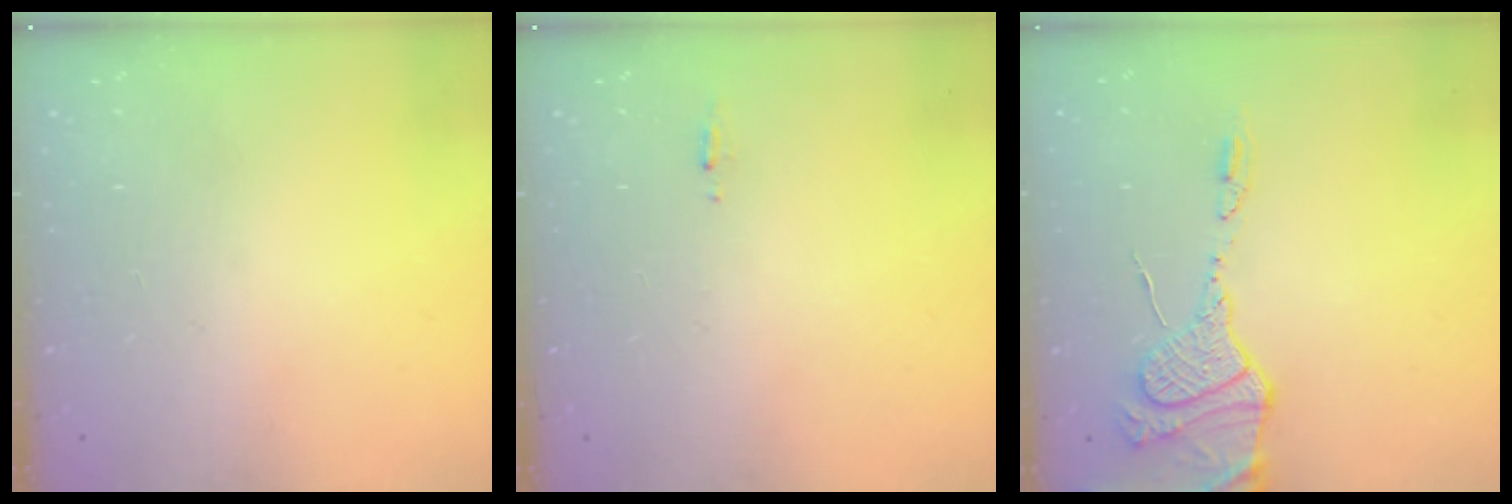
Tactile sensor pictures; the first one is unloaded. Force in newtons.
{"total": 5.0, "press": 4.7, "slide": 1.8}
{"total": 13.6, "press": 13.5, "slide": 1.1}